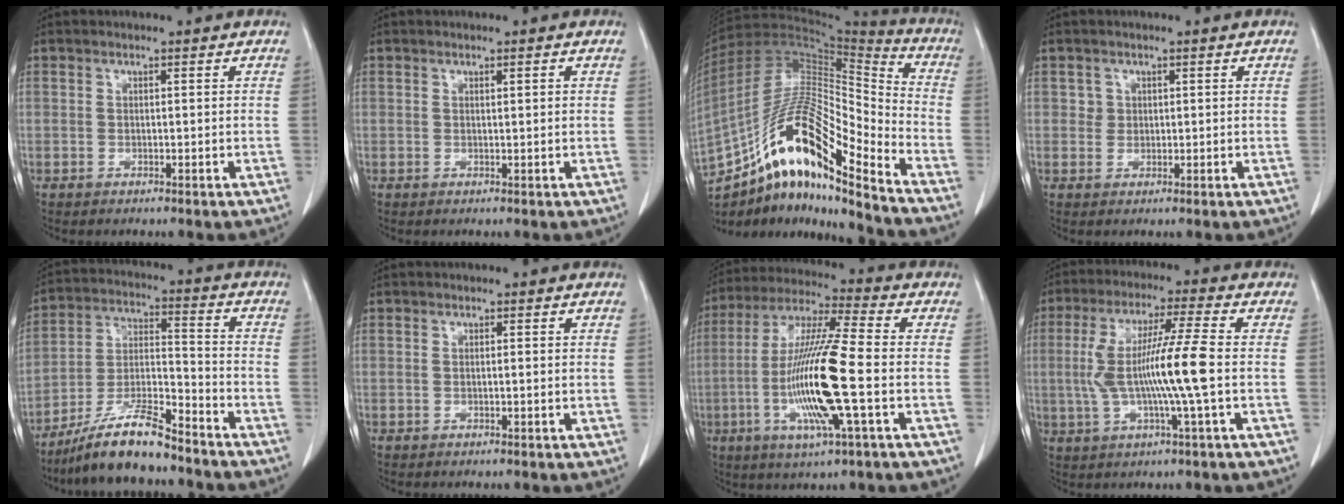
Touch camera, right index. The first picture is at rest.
{"total": 0.7, "force": [0.3, 0.0, 0.6], "torque": [-0.011, 0.001, 0.005]}
{"total": 21.4, "force": [-13.6, 3.6, 16.1], "torque": [-0.311, 0.009, -0.242]}
{"total": 1.4, "force": [0.5, 1.3, 0.1], "torque": [0.010, 0.001, 0.004]}
{"total": 12.6, "force": [-10.2, 1.8, 7.3], "torque": [-0.141, -0.003, -0.186]}
{"total": 0.5, "force": [0.0, 0.1, 0.5], "torque": [-0.012, -0.001, 0.000]}
{"total": 16.5, "force": [-3.5, 0.6, 16.1], "torque": [-0.326, -0.012, -0.071]}
{"total": 11.8, "force": [-0.8, -0.5, 11.8], "torque": [-0.235, 0.004, -0.018]}